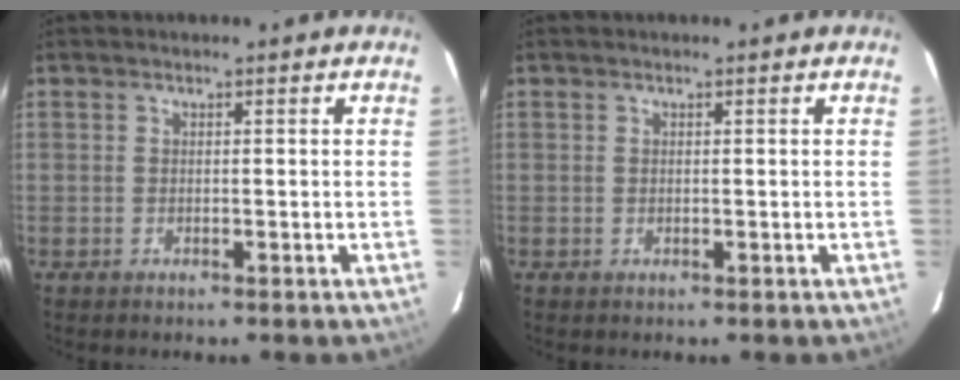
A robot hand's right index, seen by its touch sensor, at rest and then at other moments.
{"total": 0.0}